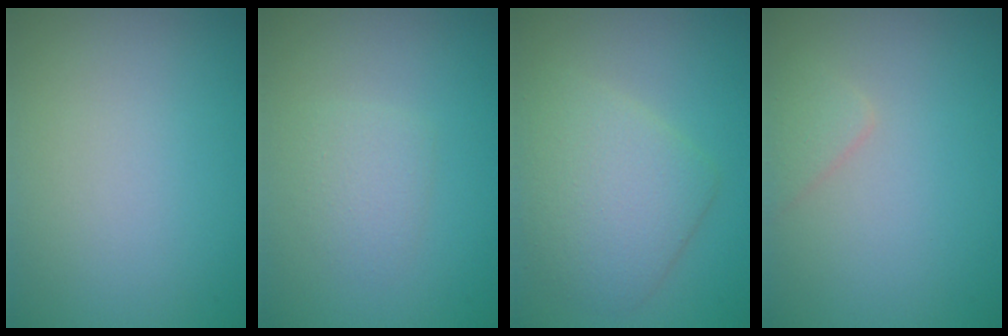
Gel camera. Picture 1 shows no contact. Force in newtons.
{"total": 1.6, "press": 1.6, "slide": 0.1}
{"total": 4.9, "press": 4.9, "slide": 0.2}
{"total": 1.2, "press": 1.2, "slide": 0.1}